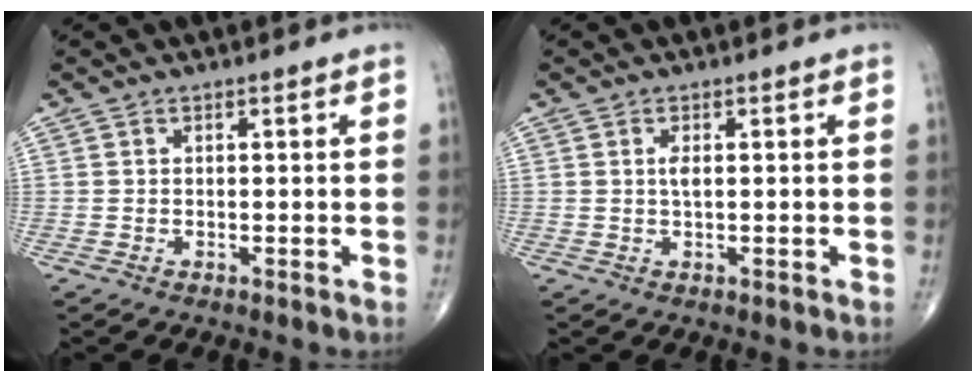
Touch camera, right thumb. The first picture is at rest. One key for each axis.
{"total": 1.8, "fx": 0.4, "fy": 0.7, "fz": 1.6, "tx": -0.033, "ty": -0.002, "tz": 0.008}